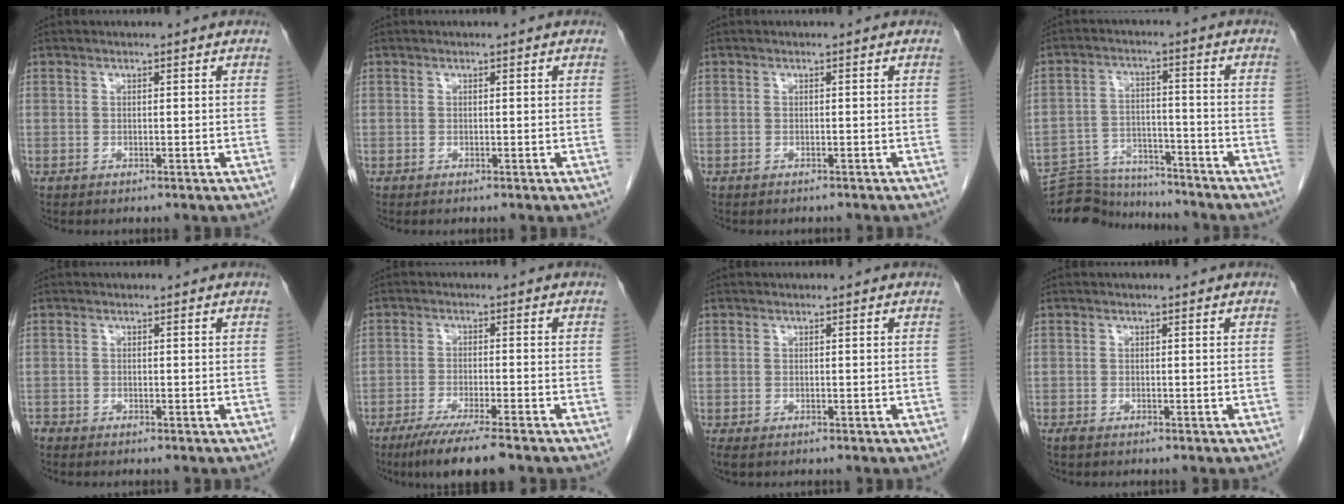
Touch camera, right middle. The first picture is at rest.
{"total": 0.0}
{"total": 1.6, "force": [-1.4, 0.5, 0.4], "torque": [-0.011, -0.003, -0.019]}
{"total": 13.6, "force": [-13.2, 2.6, 1.9], "torque": [-0.035, 0.020, -0.203]}
{"total": 0.8, "force": [-0.8, 0.2, 0.0], "torque": [-0.003, -0.001, -0.016]}
{"total": 8.2, "force": [-6.1, 0.1, 5.5], "torque": [-0.092, -0.023, -0.099]}
{"total": 1.6, "force": [-1.1, 0.7, 0.8], "torque": [-0.009, -0.003, -0.014]}
{"total": 0.6, "force": [-0.5, 0.1, 0.3], "torque": [-0.013, -0.003, -0.010]}